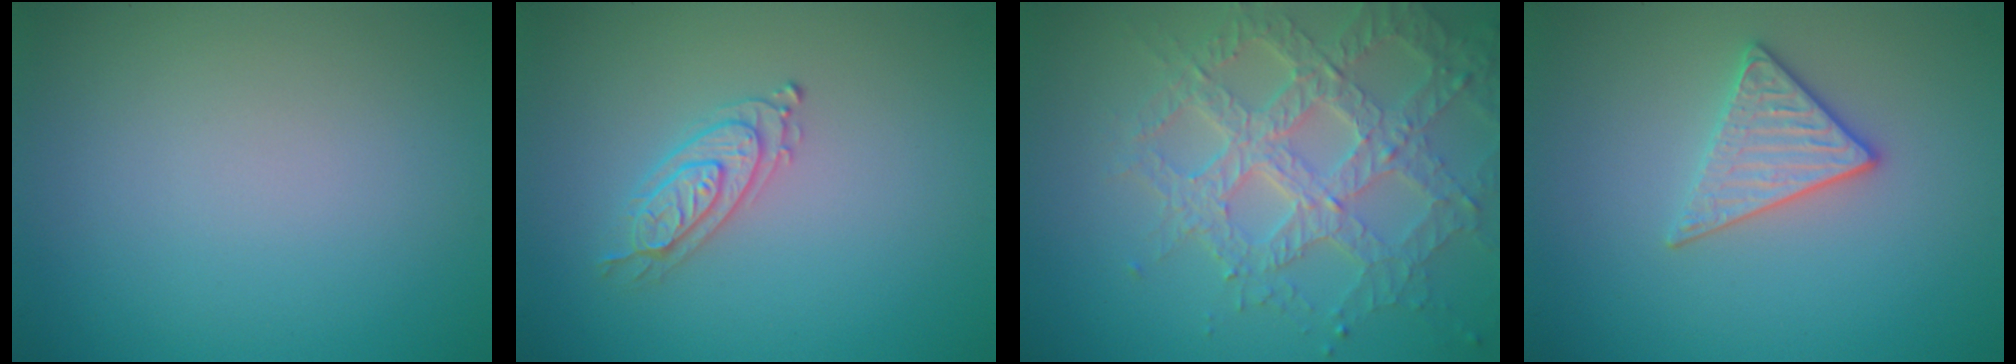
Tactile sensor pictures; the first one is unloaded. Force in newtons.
{"total": 2.1, "press": 2.1, "slide": 0.5}
{"total": 6.9, "press": 5.3, "slide": 4.5}
{"total": 2.8, "press": 2.6, "slide": 1.1}